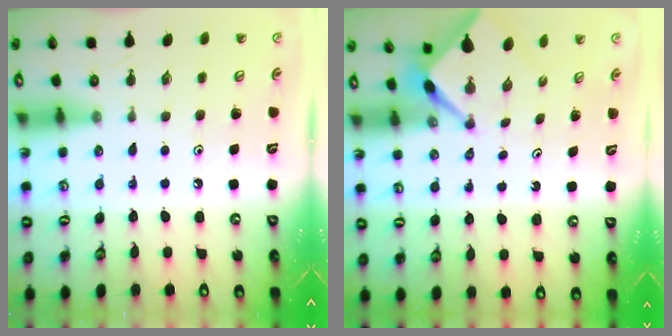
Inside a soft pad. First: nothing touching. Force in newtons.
{"total": 2.6, "press": 2.6, "slide": 0.3}